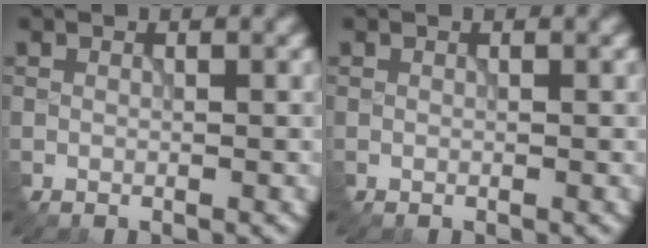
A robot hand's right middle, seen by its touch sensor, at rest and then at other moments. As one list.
[{"total": 0.0}]